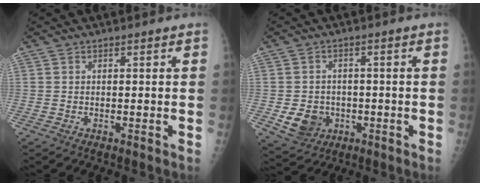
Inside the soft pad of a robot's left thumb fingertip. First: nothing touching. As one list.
[{"total": 6.7, "force": [-1.7, 5.8, 2.8], "torque": [-0.025, 0.006, -0.019]}]